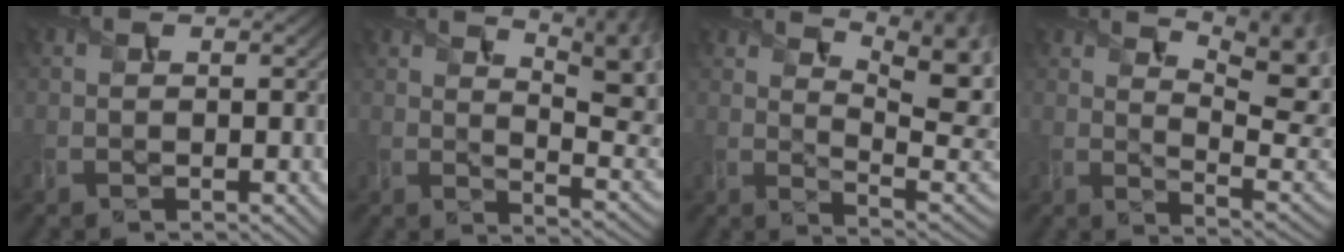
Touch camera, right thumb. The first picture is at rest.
{"total": 12.0, "force": [6.2, 4.1, 9.5], "torque": [-0.145, 0.017, 0.097]}
{"total": 14.4, "force": [7.2, 5.7, 11.1], "torque": [-0.172, 0.034, 0.123]}
{"total": 13.7, "force": [7.1, 5.4, 10.4], "torque": [-0.160, 0.025, 0.117]}